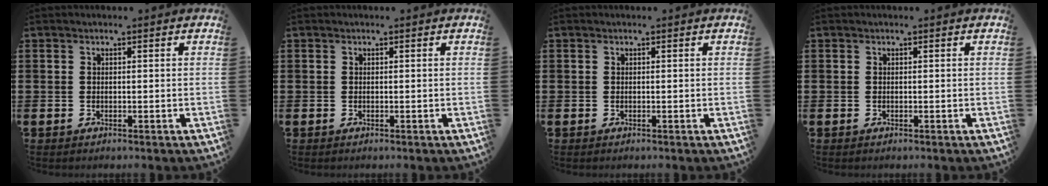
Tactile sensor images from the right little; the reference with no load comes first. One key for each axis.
{"total": 0.0}
{"total": 0.0}
{"total": 0.0}